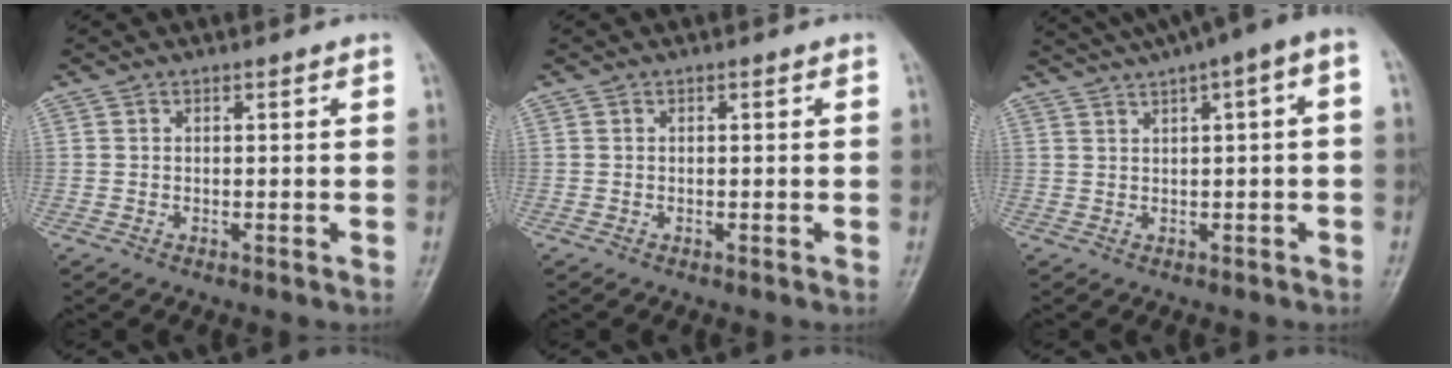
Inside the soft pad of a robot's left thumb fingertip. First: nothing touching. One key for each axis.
{"total": 0.0}
{"total": 10.3, "fx": 4.1, "fy": 2.4, "fz": 9.1, "tx": -0.139, "ty": 0.038, "tz": 0.056}